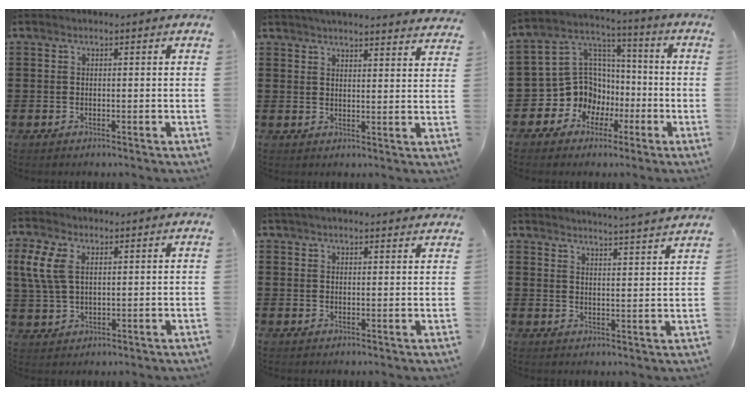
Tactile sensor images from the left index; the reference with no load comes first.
{"total": 3.7, "force": [3.7, -0.5, 0.5], "torque": [-0.022, -0.016, 0.066]}
{"total": 10.1, "force": [-2.9, 9.3, 2.4], "torque": [-0.100, -0.001, -0.050]}
{"total": 5.8, "force": [2.1, 3.5, 4.2], "torque": [-0.108, 0.006, 0.035]}
{"total": 2.4, "force": [2.3, 0.1, 0.5], "torque": [-0.016, -0.001, 0.044]}
{"total": 4.0, "force": [3.8, -1.0, 0.7], "torque": [-0.022, -0.036, 0.059]}